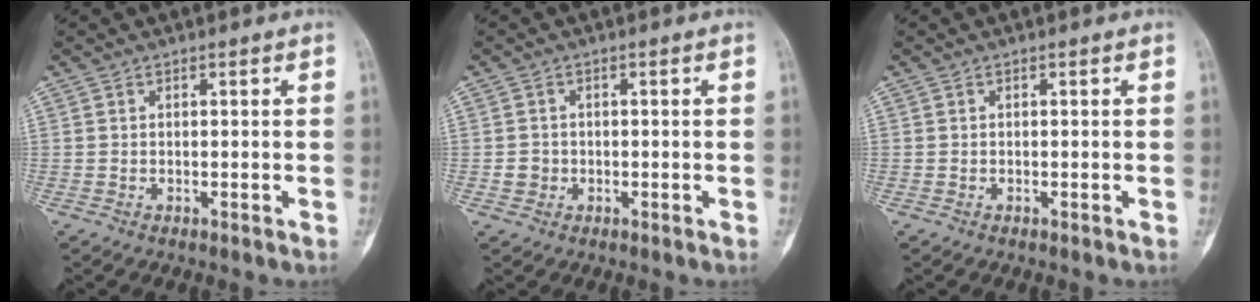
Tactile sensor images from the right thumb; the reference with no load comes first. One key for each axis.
{"total": 2.0, "fx": -0.4, "fy": 1.9, "fz": 0.6, "tx": 0.000, "ty": 0.007, "tz": -0.006}
{"total": 0.0}